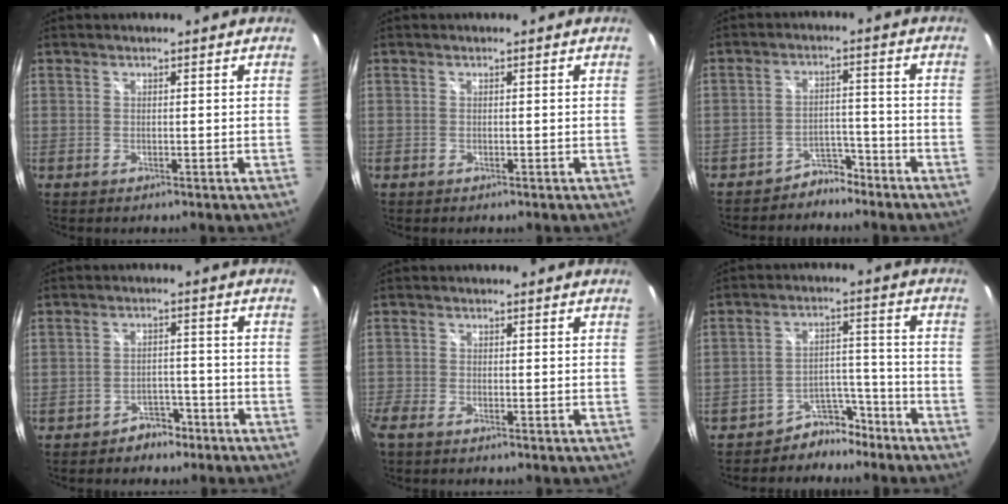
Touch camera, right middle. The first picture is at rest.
{"total": 0.0}
{"total": 5.1, "force": [-4.5, 2.3, 0.7], "torque": [-0.019, 0.014, -0.068]}
{"total": 4.7, "force": [-3.7, 2.7, 1.1], "torque": [-0.026, 0.014, -0.049]}
{"total": 2.2, "force": [-1.9, 0.4, 1.1], "torque": [-0.033, -0.008, -0.041]}
{"total": 7.3, "force": [-6.1, 3.8, 1.0], "torque": [-0.013, 0.033, -0.088]}